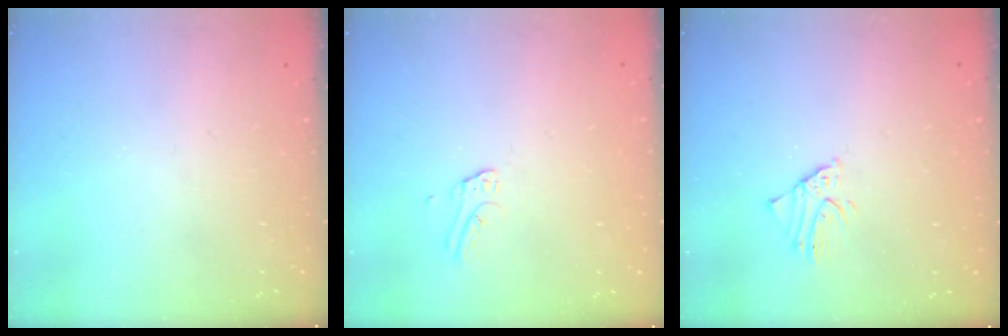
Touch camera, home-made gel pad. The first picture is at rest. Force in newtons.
{"total": 3.0, "press": 3.0, "slide": 0.1}
{"total": 1.5, "press": 1.5, "slide": 0.1}